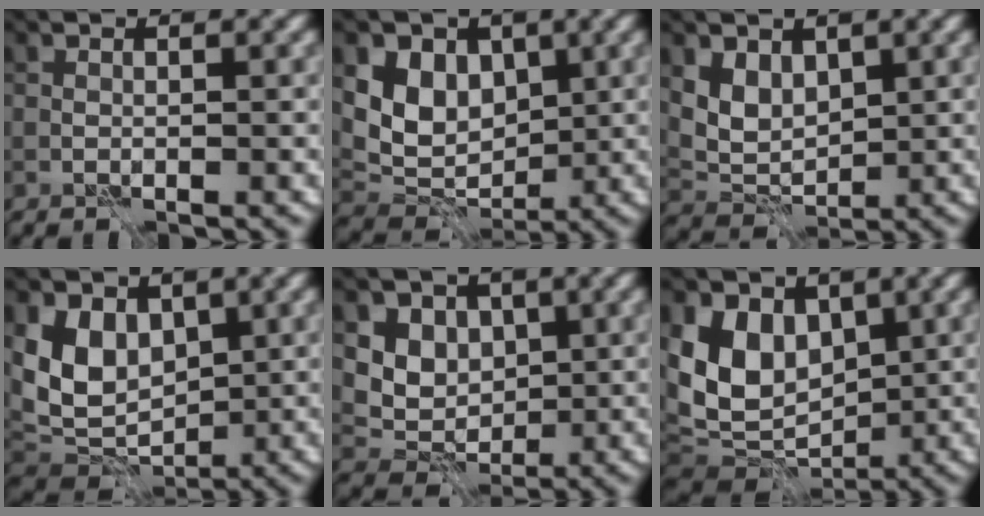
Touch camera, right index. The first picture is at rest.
{"total": 6.4, "force": [1.9, 4.8, 3.7], "torque": [-0.064, -0.007, 0.028]}
{"total": 3.5, "force": [1.6, 2.5, 1.9], "torque": [-0.041, -0.010, 0.032]}
{"total": 7.0, "force": [1.7, 5.1, 4.5], "torque": [-0.090, -0.012, 0.028]}
{"total": 6.5, "force": [2.4, 5.3, 2.9], "torque": [-0.054, -0.010, 0.046]}
{"total": 9.6, "force": [1.6, 7.1, 6.2], "torque": [-0.111, -0.007, 0.027]}